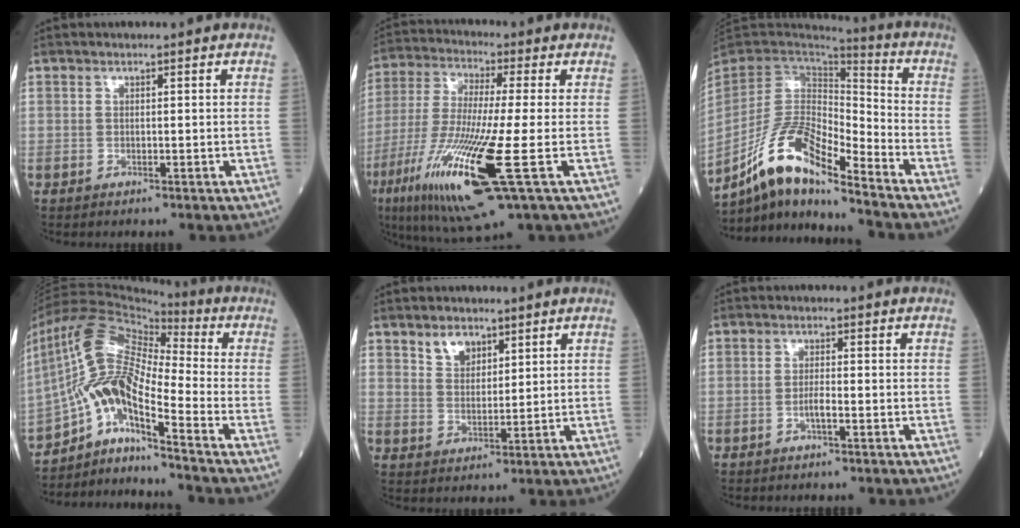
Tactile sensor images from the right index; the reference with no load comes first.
{"total": 19.0, "force": [-6.6, 1.4, 17.7], "torque": [-0.384, -0.046, -0.123]}
{"total": 14.0, "force": [-10.7, 2.7, 8.7], "torque": [-0.180, 0.012, -0.200]}
{"total": 12.6, "force": [-6.6, 2.1, 10.5], "torque": [-0.219, 0.021, -0.119]}
{"total": 4.3, "force": [3.0, 2.4, 2.0], "torque": [-0.036, 0.000, 0.060]}
{"total": 2.1, "force": [-0.7, 0.4, 2.0], "torque": [-0.036, 0.001, -0.014]}